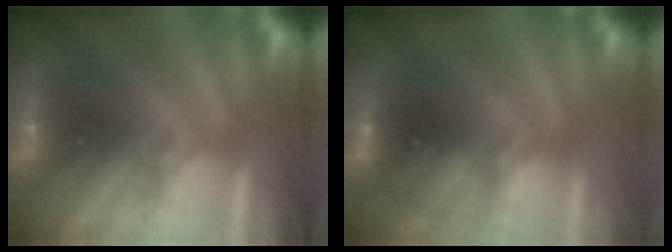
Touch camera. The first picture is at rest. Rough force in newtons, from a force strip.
{"total": 2.8}